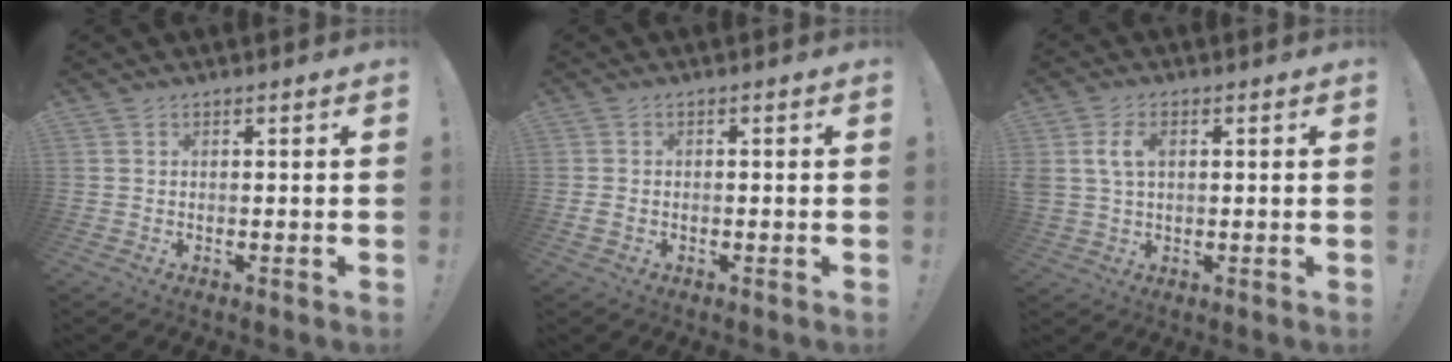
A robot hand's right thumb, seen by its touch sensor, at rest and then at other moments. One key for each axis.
{"total": 2.2, "fx": -0.6, "fy": 1.6, "fz": 1.3, "tx": -0.029, "ty": 0.004, "tz": -0.012}
{"total": 6.5, "fx": 1.3, "fy": 4.3, "fz": 4.7, "tx": -0.097, "ty": 0.010, "tz": 0.025}